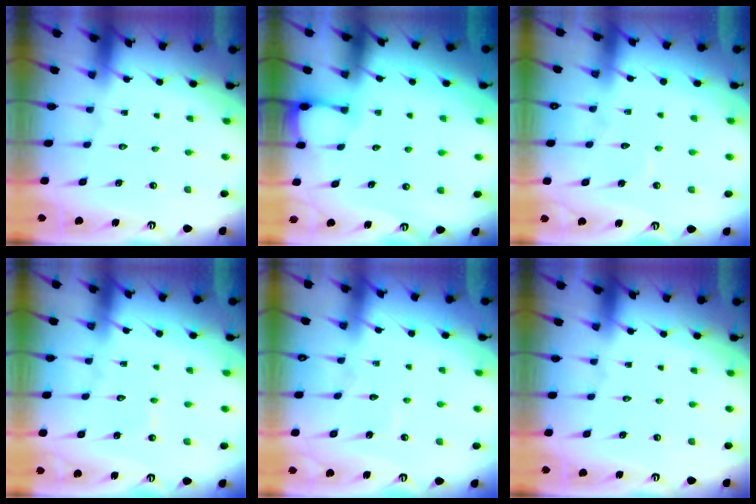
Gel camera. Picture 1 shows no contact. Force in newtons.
{"total": 2.3, "press": 2.3, "slide": 0.3}
{"total": 3.7, "press": 3.7, "slide": 0.5}
{"total": 2.8, "press": 2.8, "slide": 0.3}
{"total": 2.8, "press": 2.8, "slide": 0.3}
{"total": 0.0}